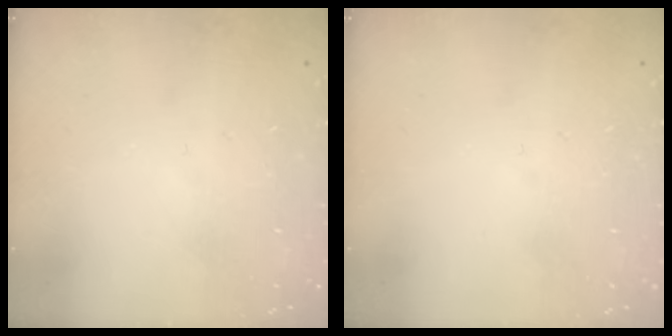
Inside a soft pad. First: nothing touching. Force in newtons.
{"total": 0.0}